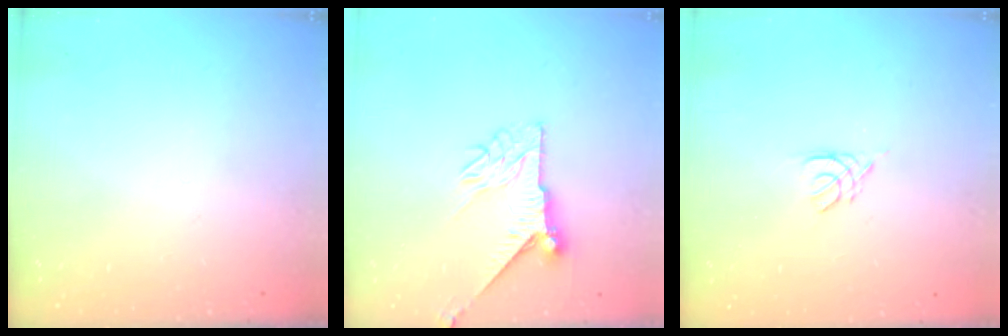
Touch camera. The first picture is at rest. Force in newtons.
{"total": 8.7, "press": 8.7, "slide": 0.3}
{"total": 2.7, "press": 2.7, "slide": 0.5}